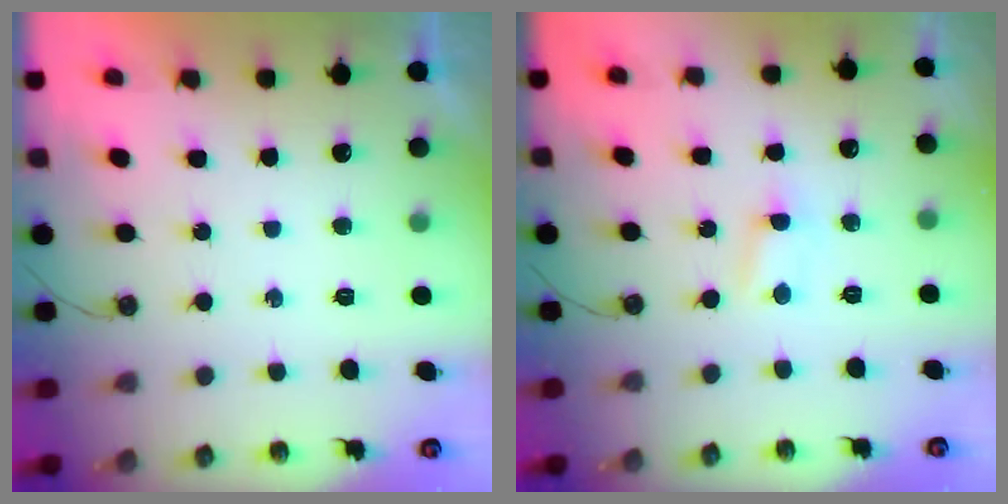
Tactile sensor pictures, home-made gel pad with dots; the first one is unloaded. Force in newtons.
{"total": 2.1, "press": 2.1, "slide": 0.3}